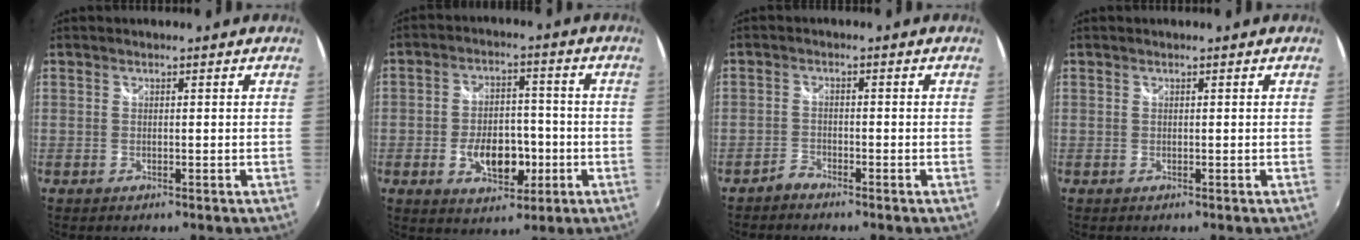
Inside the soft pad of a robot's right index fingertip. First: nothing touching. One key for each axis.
{"total": 10.3, "fx": -3.0, "fy": 6.4, "fz": 7.5, "tx": -0.142, "ty": 0.008, "tz": -0.037}
{"total": 2.0, "fx": -1.9, "fy": 0.6, "fz": 0.2, "tx": -0.009, "ty": 0.002, "tz": -0.040}
{"total": 0.0}